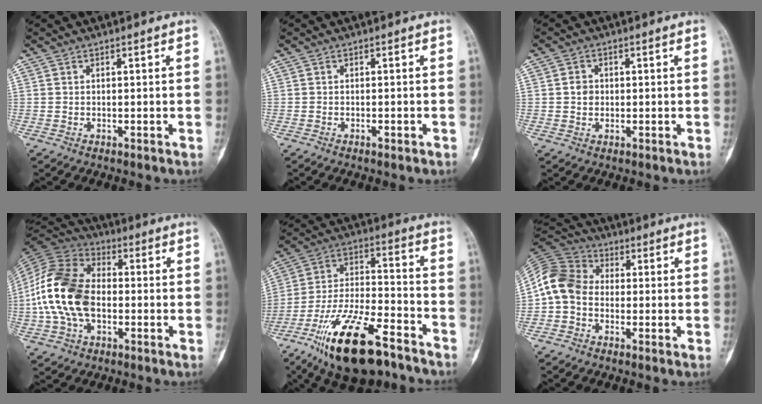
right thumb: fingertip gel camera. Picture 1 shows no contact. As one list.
[{"total": 1.0, "force": [-0.6, 0.3, 0.7], "torque": [-0.011, 0.003, -0.010]}, {"total": 2.4, "force": [0.1, 2.1, 1.1], "torque": [-0.007, 0.004, 0.000]}, {"total": 17.1, "force": [-2.0, 11.4, 12.6], "torque": [-0.248, 0.027, -0.043]}, {"total": 21.2, "force": [-13.6, 7.5, 14.6], "torque": [-0.279, 0.067, -0.239]}, {"total": 9.6, "force": [-1.2, 7.8, 5.6], "torque": [-0.101, 0.027, -0.039]}]